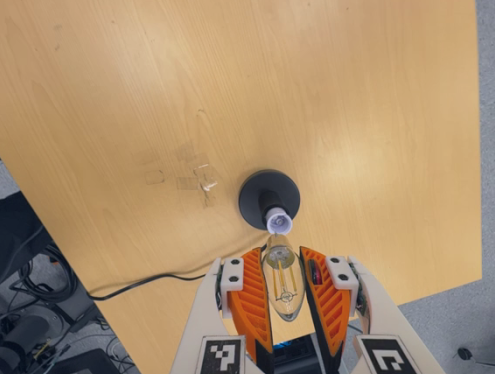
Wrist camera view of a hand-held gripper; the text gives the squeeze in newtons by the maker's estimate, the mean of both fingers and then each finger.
{"total": 12.8, "left": 13.2, "right": 12.4}